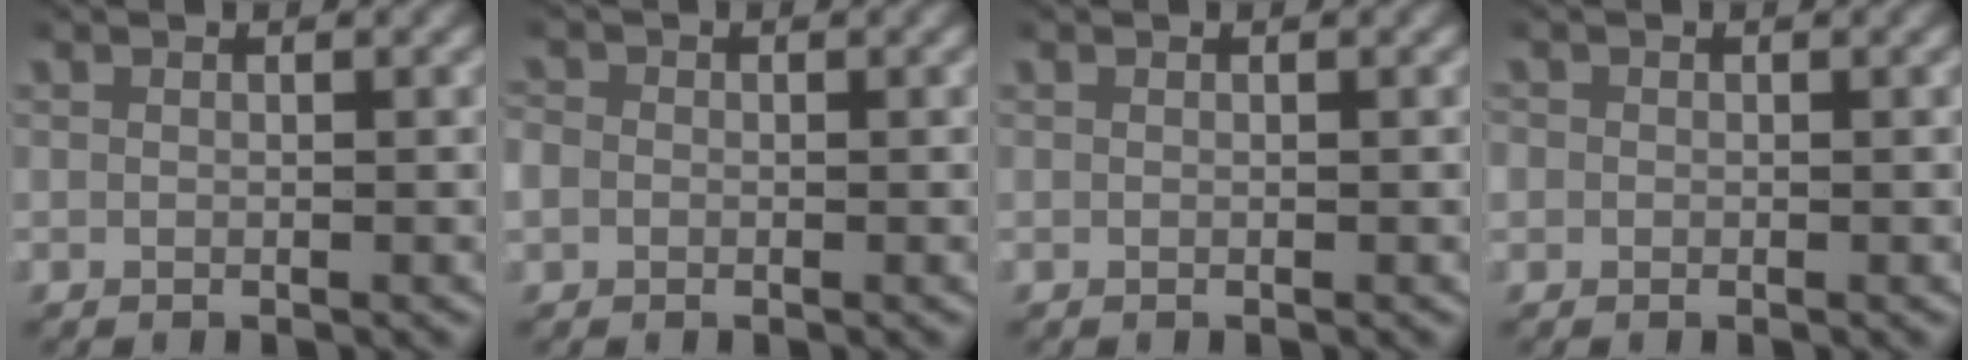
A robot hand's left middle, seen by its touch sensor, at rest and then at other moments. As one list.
[{"total": 2.4, "force": [-0.2, 2.2, 0.9], "torque": [-0.037, -0.003, -0.007]}, {"total": 0.0}, {"total": 1.4, "force": [0.0, 1.3, 0.4], "torque": [-0.017, -0.003, -0.002]}]